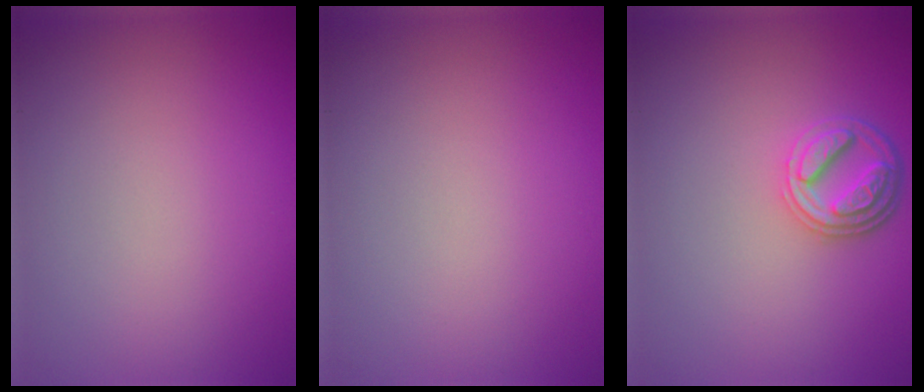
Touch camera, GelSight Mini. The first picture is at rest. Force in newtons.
{"total": 0.0}
{"total": 3.9, "press": 3.1, "slide": 2.4}